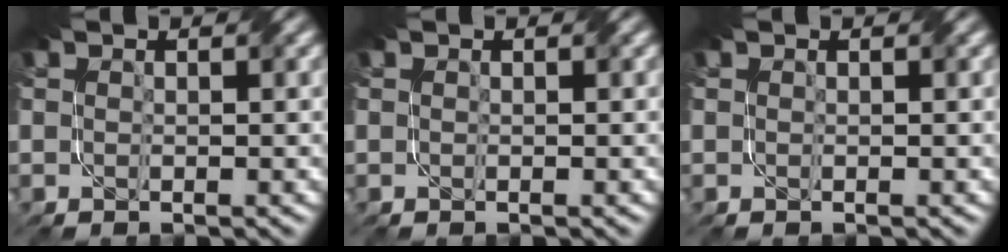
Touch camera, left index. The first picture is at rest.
{"total": 0.0}
{"total": 0.0}